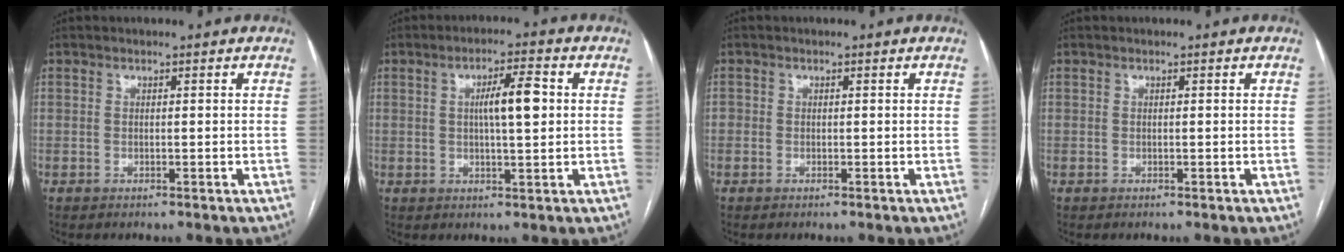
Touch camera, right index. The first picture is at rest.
{"total": 6.3, "force": [1.0, 0.9, 6.2], "torque": [-0.104, 0.011, 0.017]}
{"total": 0.7, "force": [-0.1, 0.7, 0.1], "torque": [0.006, 0.007, -0.002]}
{"total": 0.0}